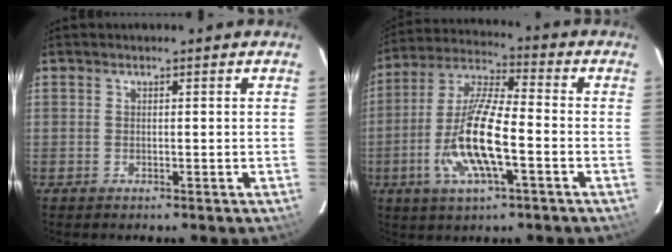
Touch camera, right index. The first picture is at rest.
{"total": 13.9, "force": [-4.3, 3.2, 12.9], "torque": [-0.269, -0.007, -0.086]}